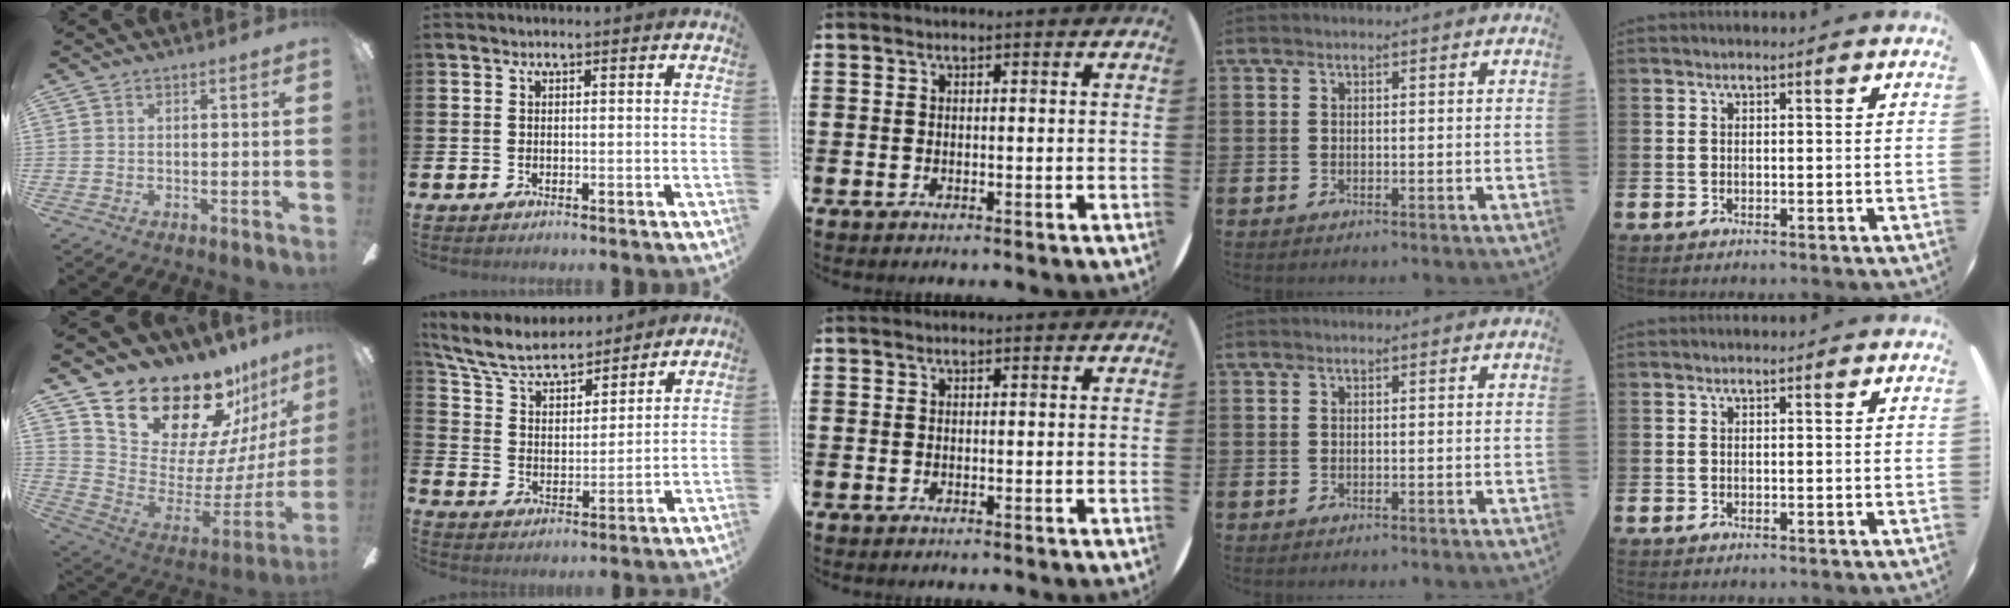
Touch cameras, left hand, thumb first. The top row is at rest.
{"thumb": {"total": 23.7, "force": [19.6, 9.8, 9.0], "torque": [-0.147, -0.149, 0.365]}, "index": {"total": 7.6, "force": [6.9, 2.3, 2.3], "torque": [-0.080, -0.047, 0.119]}}